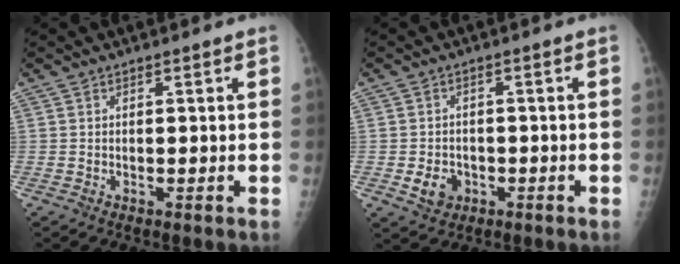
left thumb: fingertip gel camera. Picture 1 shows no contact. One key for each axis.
{"total": 4.5, "fx": -1.5, "fy": 3.7, "fz": 2.2, "tx": -0.024, "ty": 0.007, "tz": -0.017}